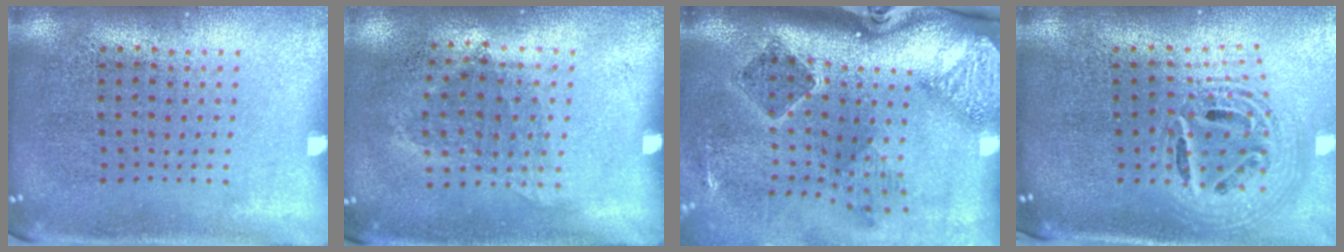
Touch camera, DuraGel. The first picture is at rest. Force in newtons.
{"total": 1.0, "press": 0.8, "slide": 0.6}
{"total": 2.8, "press": 1.8, "slide": 2.1}
{"total": 2.4, "press": 1.8, "slide": 1.6}